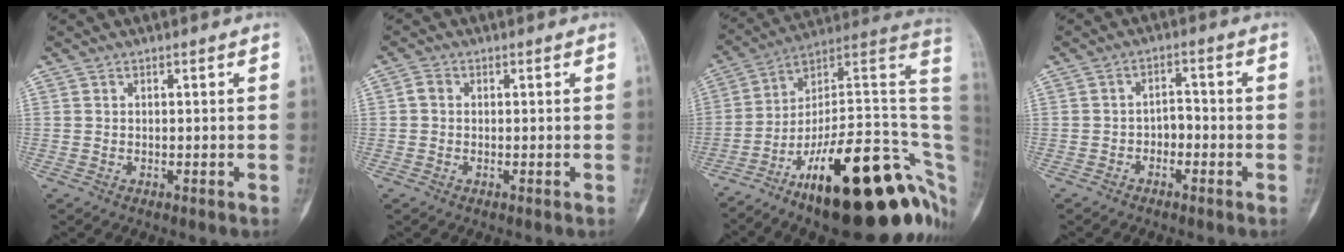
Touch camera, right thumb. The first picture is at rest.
{"total": 1.6, "force": [0.1, 1.3, 0.9], "torque": [-0.014, 0.003, -0.003]}
{"total": 29.6, "force": [-10.6, 10.0, 25.8], "torque": [-0.269, 0.098, -0.157]}
{"total": 3.0, "force": [-1.4, 2.1, 1.7], "torque": [-0.011, 0.022, -0.028]}